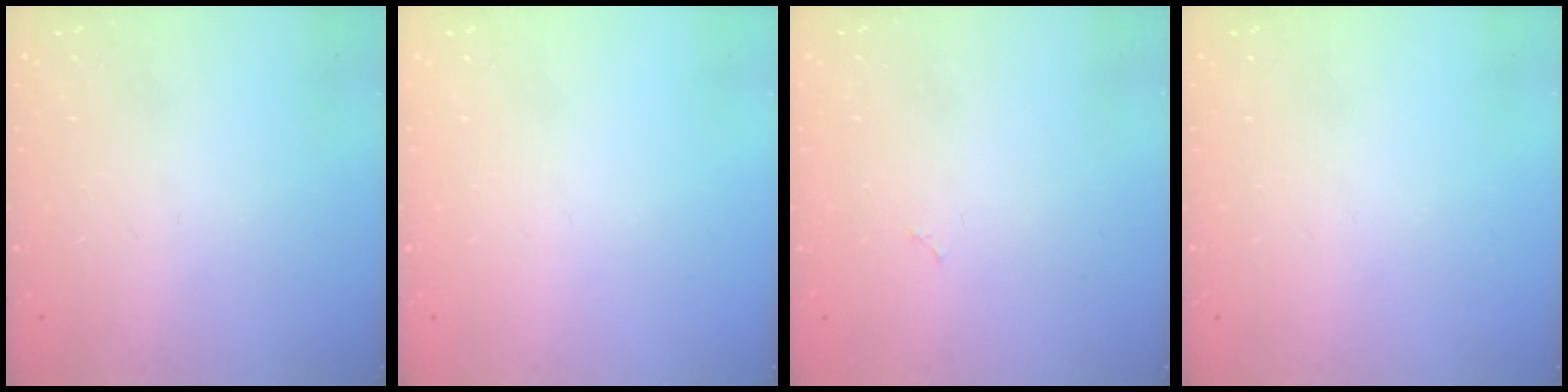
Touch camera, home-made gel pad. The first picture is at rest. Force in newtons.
{"total": 0.0}
{"total": 1.8, "press": 1.8, "slide": 0.3}
{"total": 0.0}